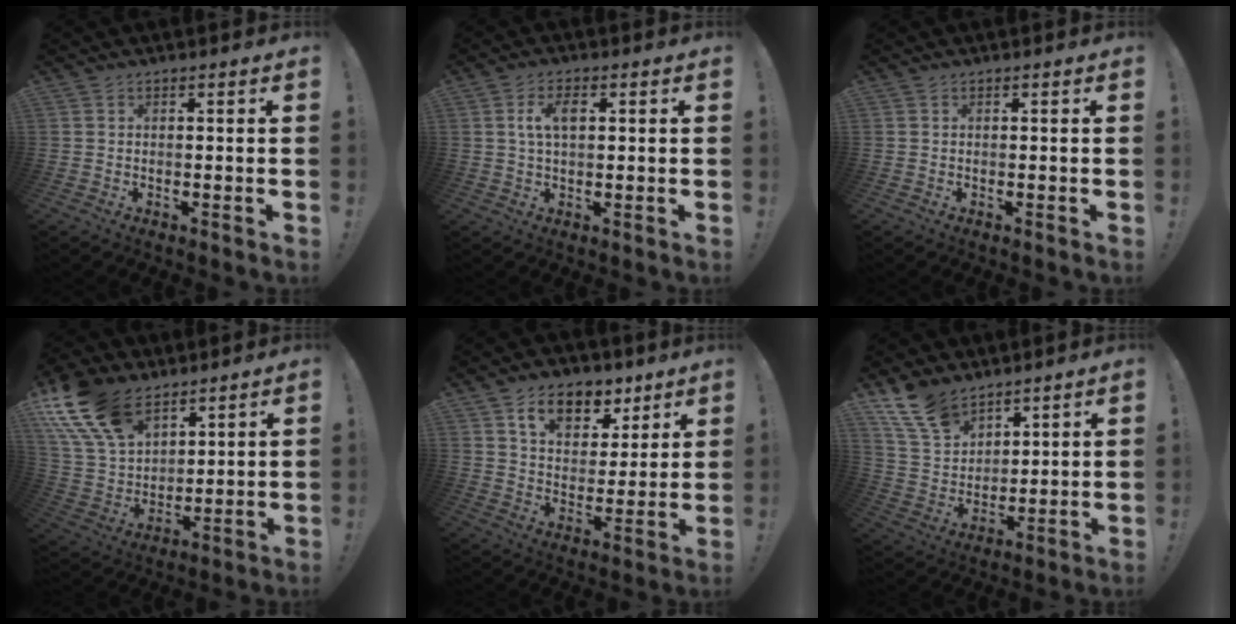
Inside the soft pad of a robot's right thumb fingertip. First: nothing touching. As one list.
[{"total": 5.6, "force": [1.3, 2.9, 4.7], "torque": [-0.081, 0.006, 0.018]}, {"total": 0.0}, {"total": 19.0, "force": [11.5, 11.1, 10.2], "torque": [-0.210, -0.061, 0.219]}, {"total": 12.2, "force": [7.4, 7.8, 5.8], "torque": [-0.089, -0.031, 0.138]}, {"total": 13.9, "force": [10.3, 7.6, 5.3], "torque": [-0.115, -0.060, 0.201]}]